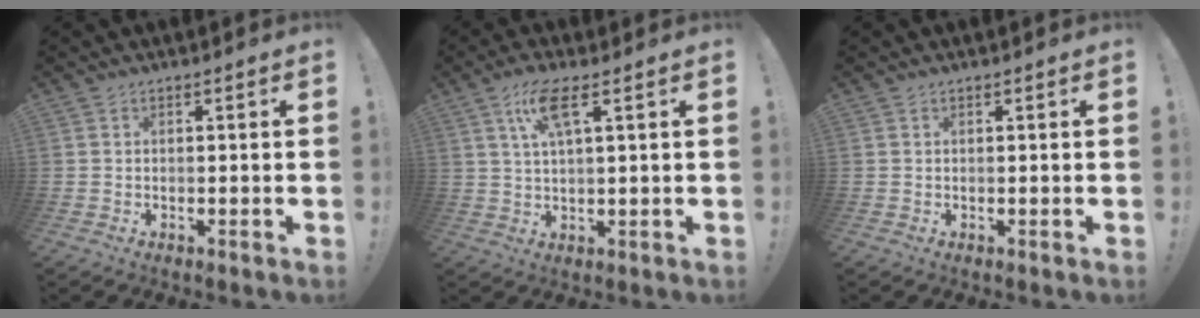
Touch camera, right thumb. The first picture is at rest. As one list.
[{"total": 8.1, "force": [3.8, 1.9, 6.8], "torque": [-0.129, -0.001, 0.067]}, {"total": 0.0}]